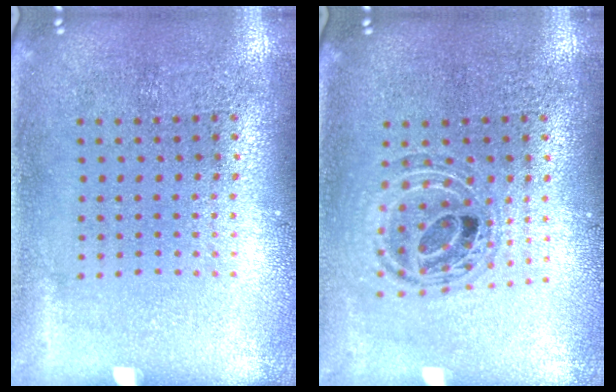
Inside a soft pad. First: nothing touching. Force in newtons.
{"total": 0.9, "press": 0.9, "slide": 0.2}